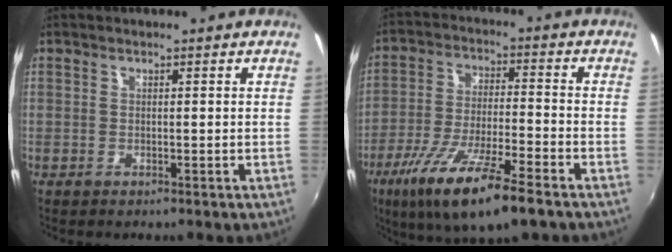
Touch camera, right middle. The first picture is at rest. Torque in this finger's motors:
{"motor_torque": [1.21, -0.93, 0.94, 0.21]}